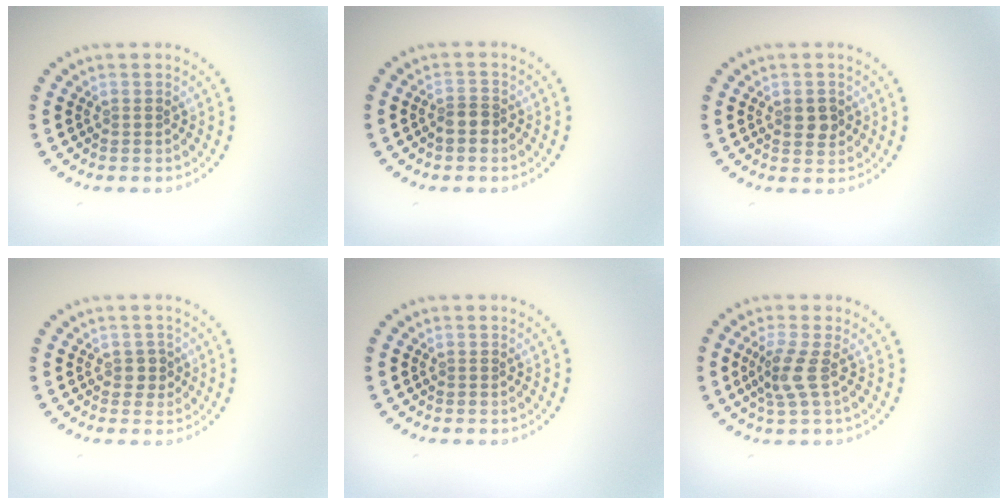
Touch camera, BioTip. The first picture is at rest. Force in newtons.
{"total": 1.7, "press": 1.5, "slide": 0.8}
{"total": 1.9, "press": 1.9, "slide": 0.1}
{"total": 1.3, "press": 1.1, "slide": 0.6}
{"total": 0.0}
{"total": 2.6, "press": 2.0, "slide": 1.5}